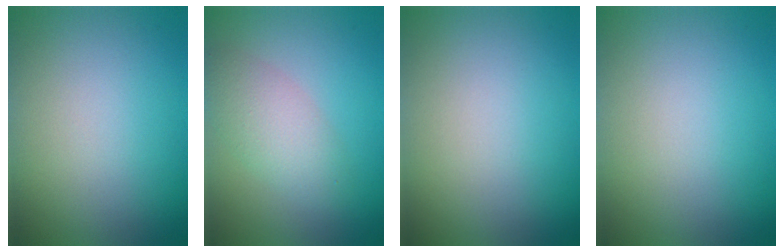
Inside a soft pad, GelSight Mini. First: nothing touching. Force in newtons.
{"total": 3.4, "press": 3.4, "slide": 0.3}
{"total": 0.0}
{"total": 0.0}